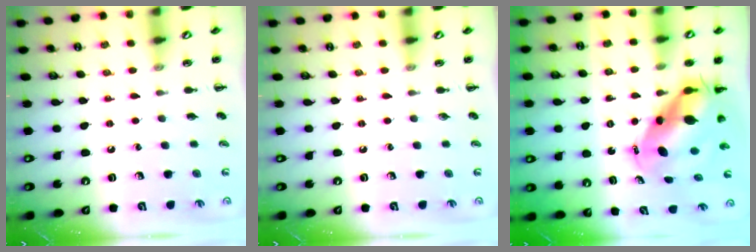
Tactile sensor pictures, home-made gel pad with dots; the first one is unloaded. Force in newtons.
{"total": 0.0}
{"total": 8.7, "press": 8.4, "slide": 2.2}